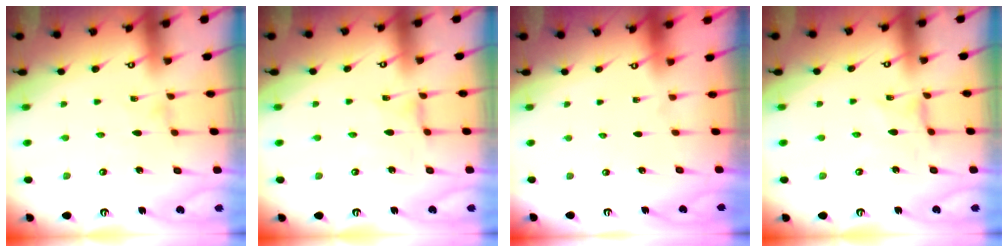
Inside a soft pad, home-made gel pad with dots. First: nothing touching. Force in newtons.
{"total": 1.4, "press": 1.4, "slide": 0.3}
{"total": 0.0}
{"total": 1.1, "press": 1.0, "slide": 0.3}